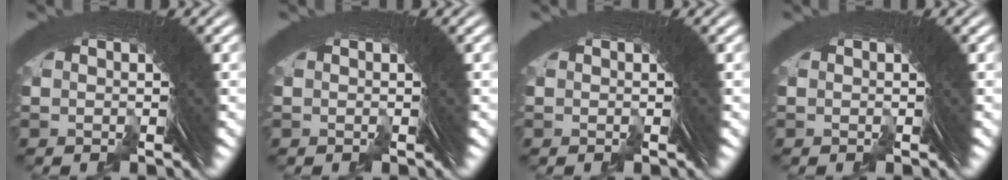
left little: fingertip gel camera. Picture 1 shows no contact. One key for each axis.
{"total": 0.0}
{"total": 0.0}
{"total": 0.0}